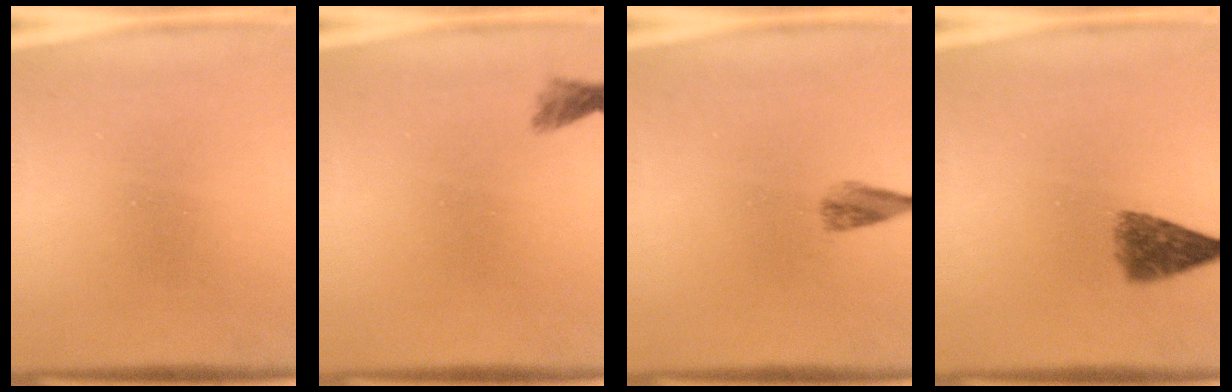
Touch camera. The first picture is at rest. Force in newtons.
{"total": 1.6}
{"total": 1.8}
{"total": 4.8}